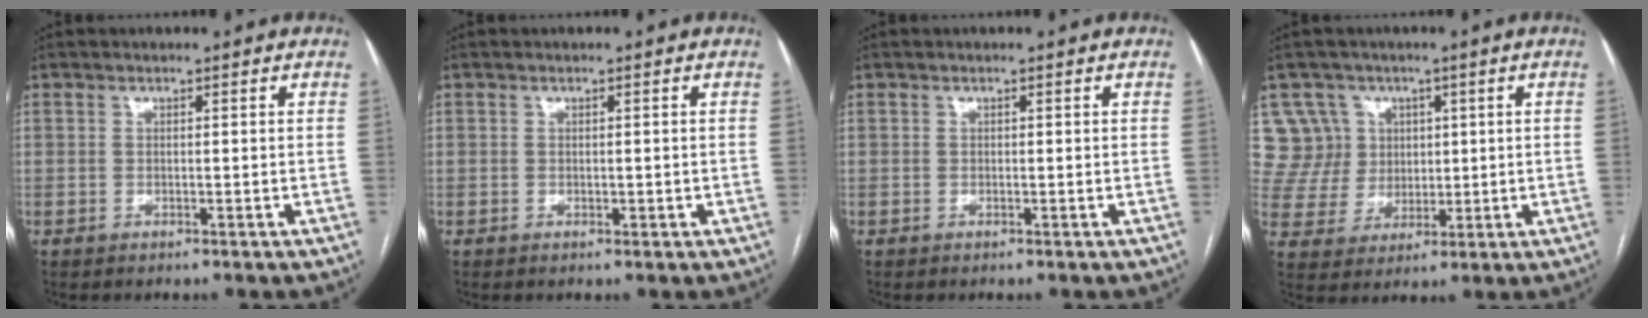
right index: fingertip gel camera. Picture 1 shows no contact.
{"total": 0.8, "force": [0.0, 0.6, 0.5], "torque": [-0.005, 0.000, 0.004]}
{"total": 0.0}
{"total": 8.9, "force": [3.6, 8.1, 0.0], "torque": [0.002, 0.030, 0.080]}